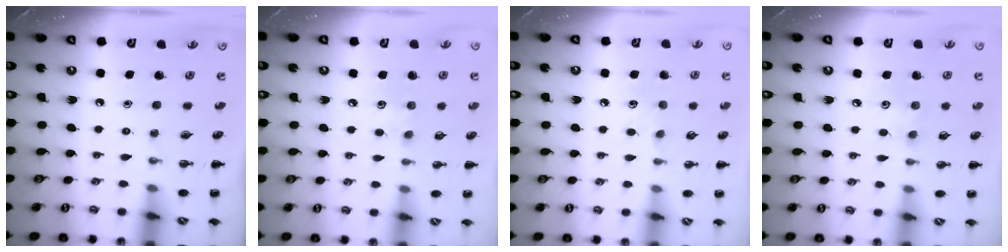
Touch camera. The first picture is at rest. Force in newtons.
{"total": 5.8, "press": 5.6, "slide": 1.4}
{"total": 5.5, "press": 5.3, "slide": 1.5}
{"total": 4.6, "press": 4.5, "slide": 1.1}